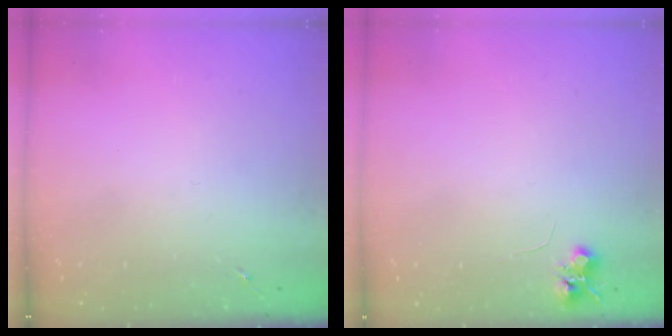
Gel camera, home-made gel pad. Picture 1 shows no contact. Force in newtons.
{"total": 6.5, "press": 6.4, "slide": 0.9}